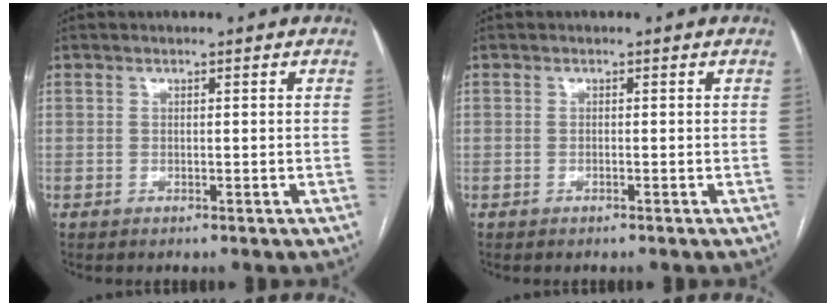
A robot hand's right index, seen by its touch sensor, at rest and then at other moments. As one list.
[{"total": 0.0}]